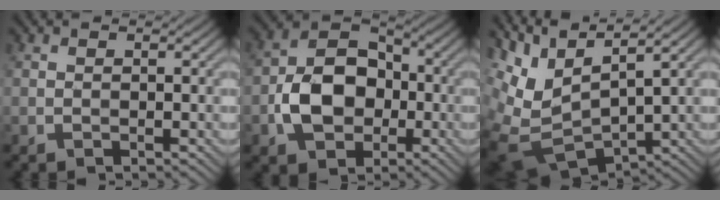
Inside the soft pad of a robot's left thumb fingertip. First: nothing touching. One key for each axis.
{"total": 9.3, "fx": -2.2, "fy": 6.9, "fz": 5.9, "tx": -0.114, "ty": 0.000, "tz": -0.050}
{"total": 10.3, "fx": 3.6, "fy": 4.9, "fz": 8.4, "tx": -0.218, "ty": -0.006, "tz": 0.085}